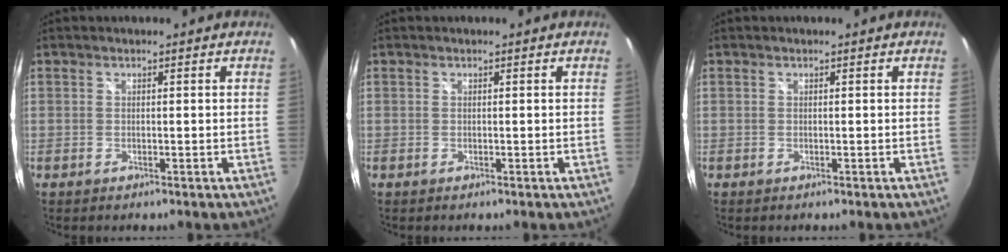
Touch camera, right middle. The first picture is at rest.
{"total": 0.0}
{"total": 0.0}